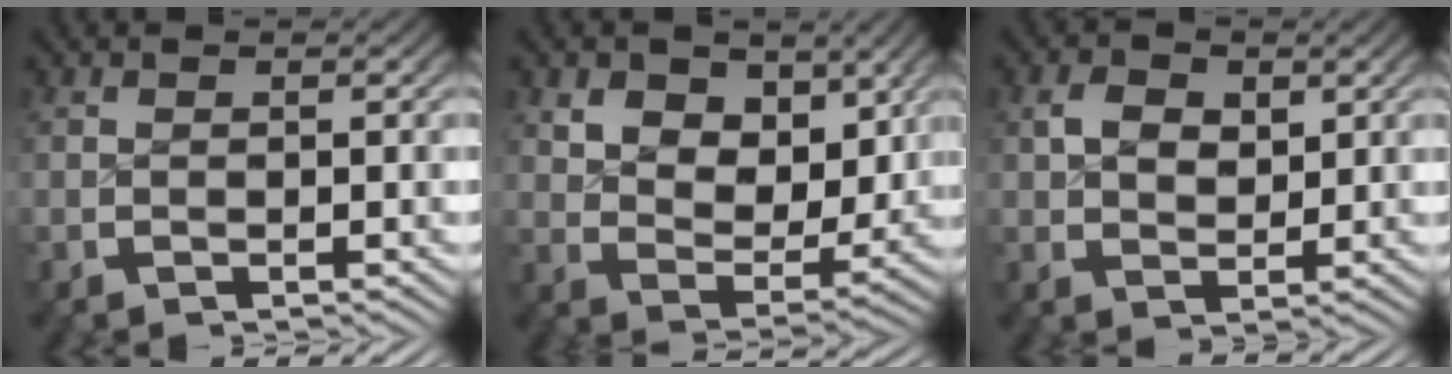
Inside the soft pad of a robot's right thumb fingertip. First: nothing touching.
{"total": 6.6, "force": [1.6, 4.7, 4.4], "torque": [-0.088, -0.036, 0.040]}
{"total": 2.8, "force": [1.0, 2.0, 1.6], "torque": [-0.024, -0.009, 0.026]}